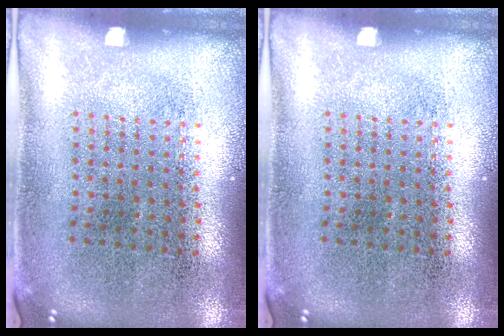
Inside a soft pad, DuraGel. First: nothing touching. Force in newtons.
{"total": 0.0}